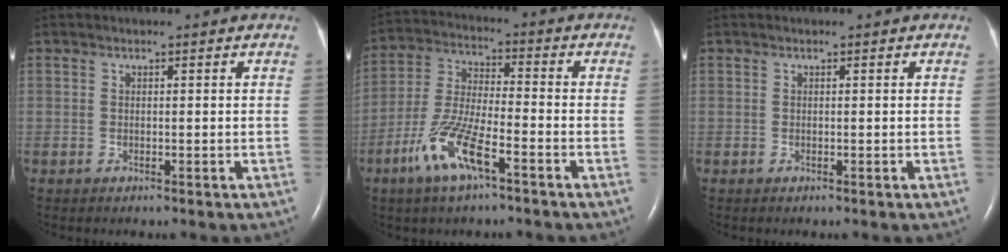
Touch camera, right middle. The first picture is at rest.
{"total": 10.4, "force": [-5.5, 2.1, 8.5], "torque": [-0.189, -0.007, -0.107]}
{"total": 0.0}